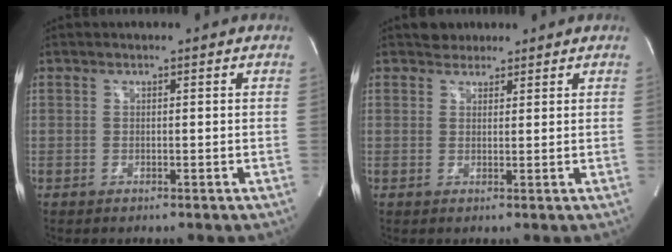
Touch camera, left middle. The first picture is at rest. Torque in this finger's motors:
{"motor_torque": [0.11, -0.09, -0.08, 0.01]}